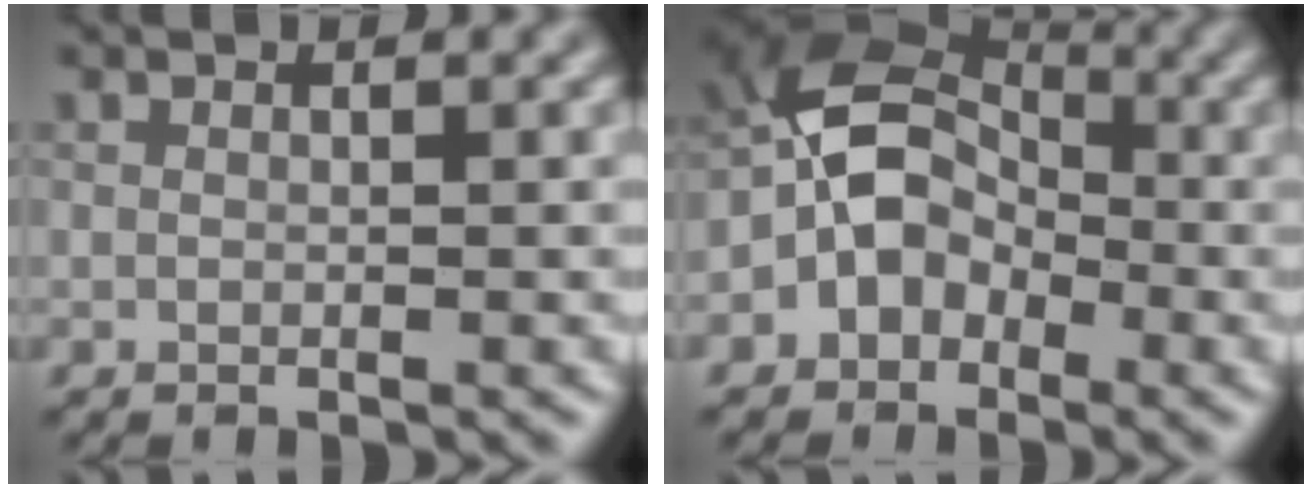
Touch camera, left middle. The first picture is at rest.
{"total": 6.1, "force": [-2.3, 4.6, 3.3], "torque": [-0.047, 0.016, -0.056]}